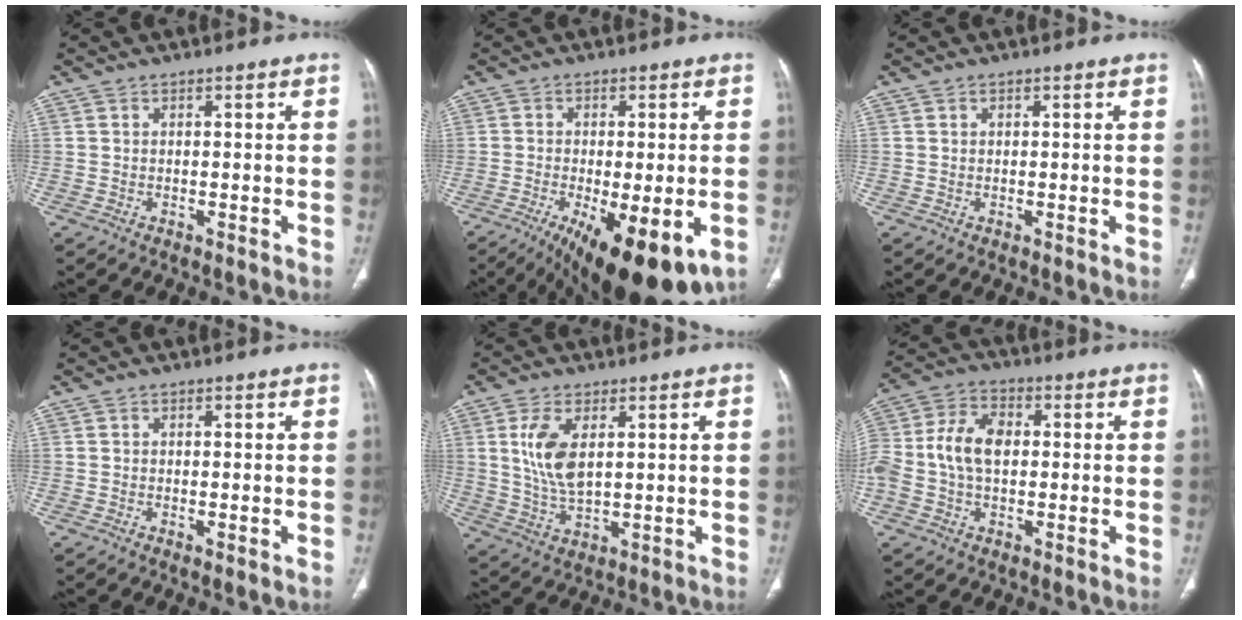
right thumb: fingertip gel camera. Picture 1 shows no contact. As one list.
[{"total": 17.4, "force": [-7.8, 6.1, 14.4], "torque": [-0.196, -0.018, -0.106]}, {"total": 0.0}, {"total": 0.7, "force": [-0.2, 0.2, 0.7], "torque": [-0.017, -0.004, -0.003]}, {"total": 8.6, "force": [2.3, 4.2, 7.1], "torque": [-0.142, -0.012, 0.052]}, {"total": 11.3, "force": [0.2, 7.7, 8.3], "torque": [-0.169, 0.028, -0.003]}]